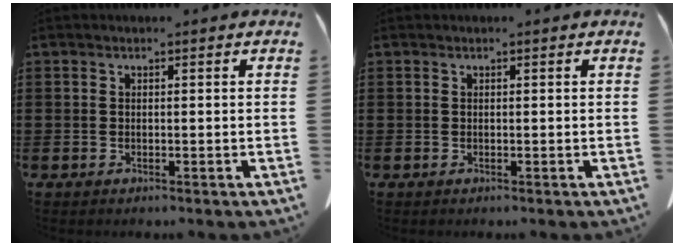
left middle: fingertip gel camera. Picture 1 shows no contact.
{"total": 0.0}